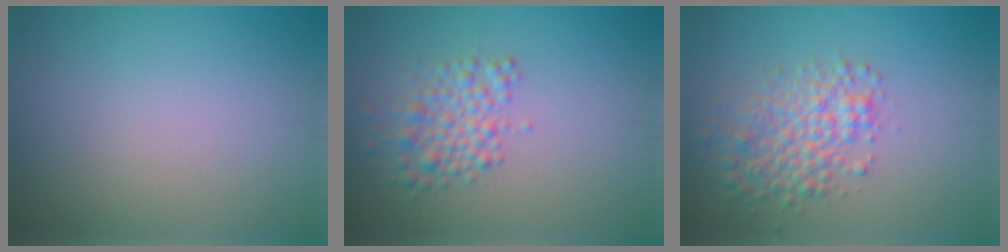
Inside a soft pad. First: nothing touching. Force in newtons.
{"total": 3.1, "press": 3.1, "slide": 0.0}
{"total": 4.3, "press": 4.3, "slide": 0.1}